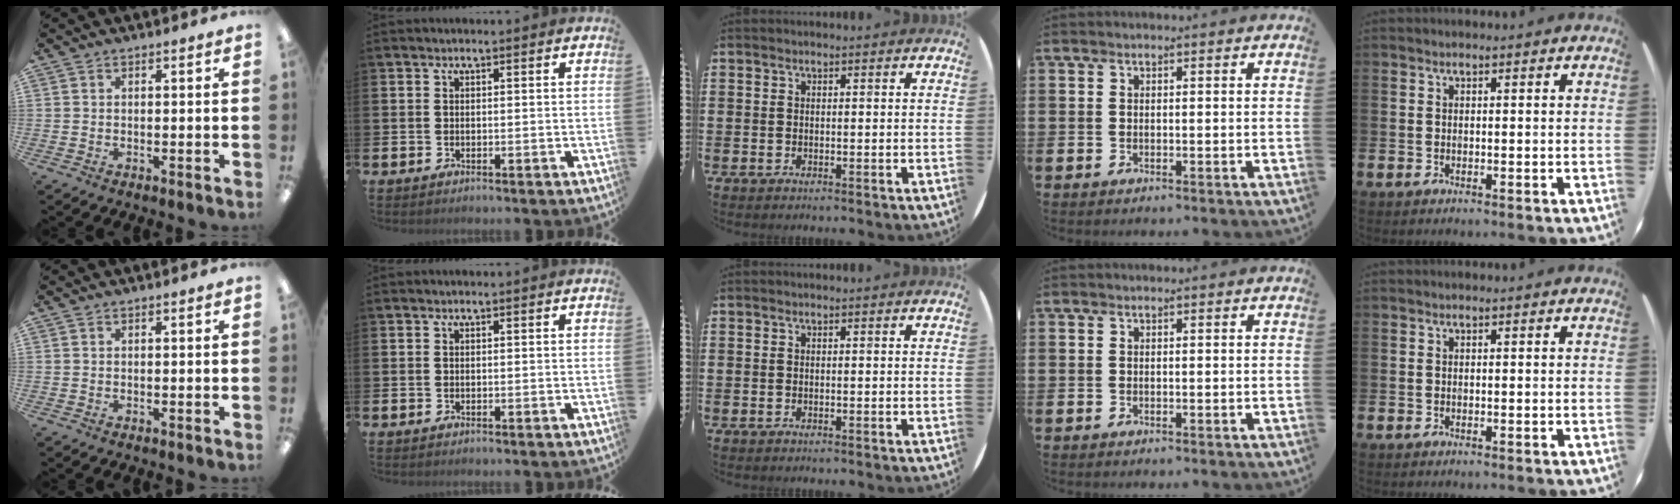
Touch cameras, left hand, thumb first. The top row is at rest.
{}